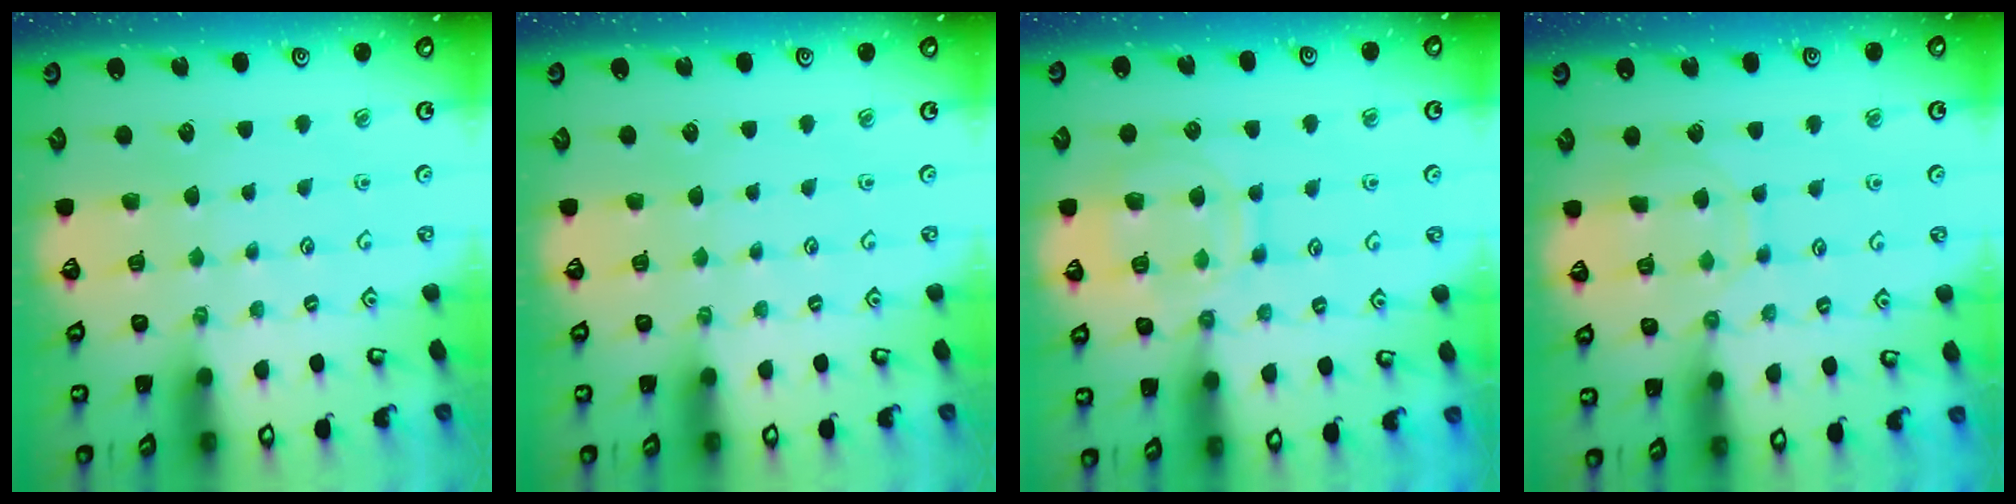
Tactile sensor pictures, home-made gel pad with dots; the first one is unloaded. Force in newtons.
{"total": 0.0}
{"total": 12.8, "press": 12.8, "slide": 1.1}
{"total": 7.4, "press": 7.4, "slide": 0.7}